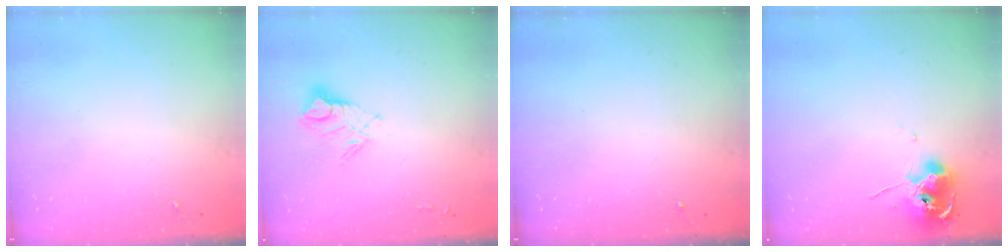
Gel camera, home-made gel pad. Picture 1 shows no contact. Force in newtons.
{"total": 9.7, "press": 9.6, "slide": 0.8}
{"total": 0.0}
{"total": 10.5, "press": 10.4, "slide": 1.0}